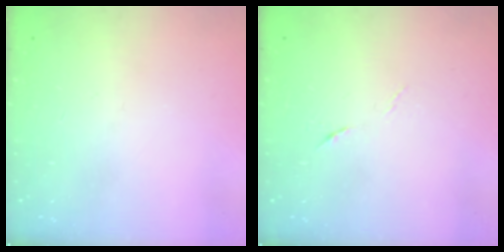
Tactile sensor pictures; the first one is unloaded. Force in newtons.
{"total": 4.4, "press": 4.2, "slide": 1.3}